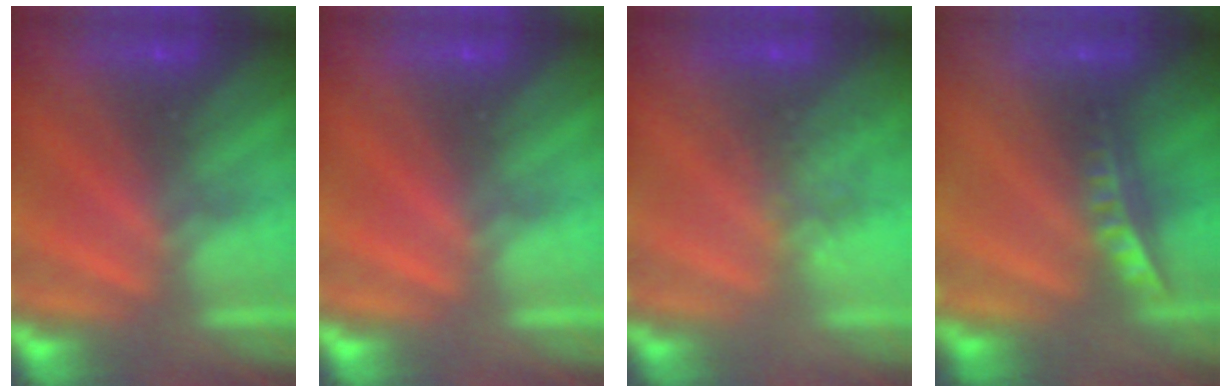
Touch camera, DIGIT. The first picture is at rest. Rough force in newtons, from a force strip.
{"total": 0.0}
{"total": 3.9}
{"total": 5.7}